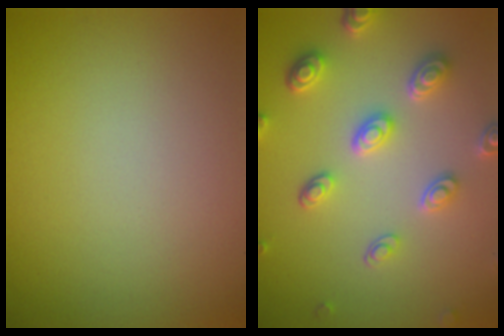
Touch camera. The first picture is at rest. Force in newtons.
{"total": 4.5, "press": 3.6, "slide": 2.7}